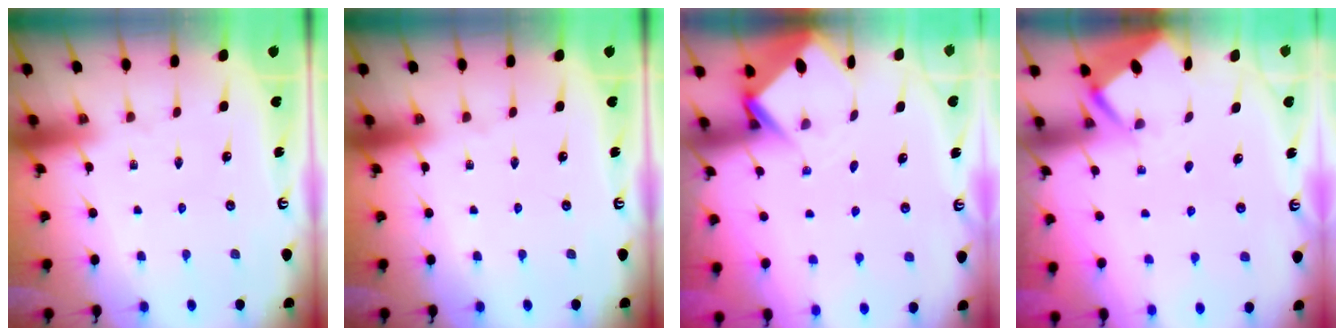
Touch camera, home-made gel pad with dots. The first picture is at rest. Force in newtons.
{"total": 0.0}
{"total": 3.6, "press": 3.6, "slide": 0.3}
{"total": 2.6, "press": 2.6, "slide": 0.3}